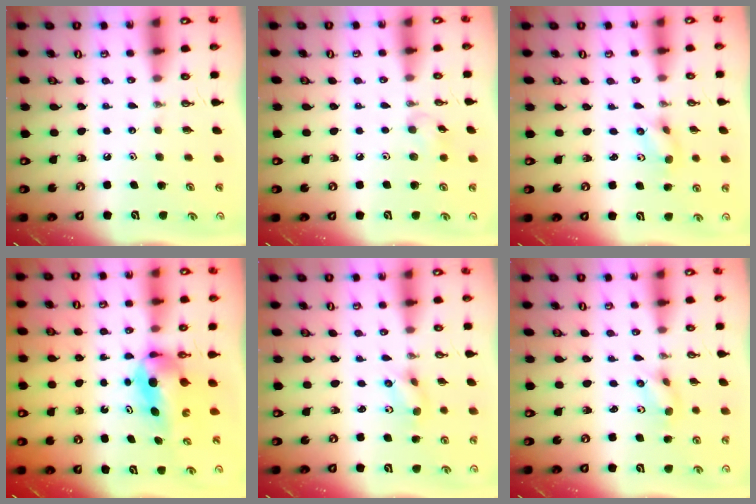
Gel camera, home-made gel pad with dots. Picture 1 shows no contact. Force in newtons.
{"total": 5.3, "press": 5.1, "slide": 1.1}
{"total": 2.3, "press": 2.2, "slide": 0.8}
{"total": 5.5, "press": 5.2, "slide": 1.8}
{"total": 2.3, "press": 2.2, "slide": 0.8}
{"total": 2.3, "press": 2.2, "slide": 0.8}